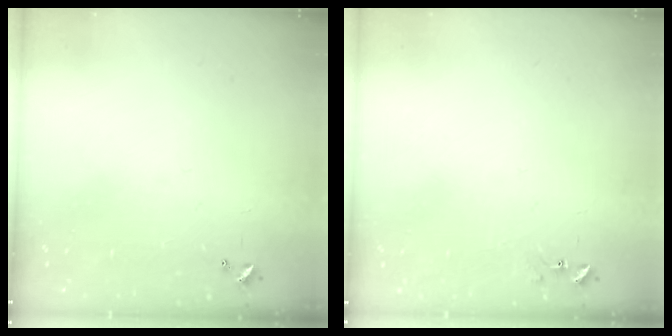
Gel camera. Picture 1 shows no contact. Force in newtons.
{"total": 6.0, "press": 5.9, "slide": 0.6}